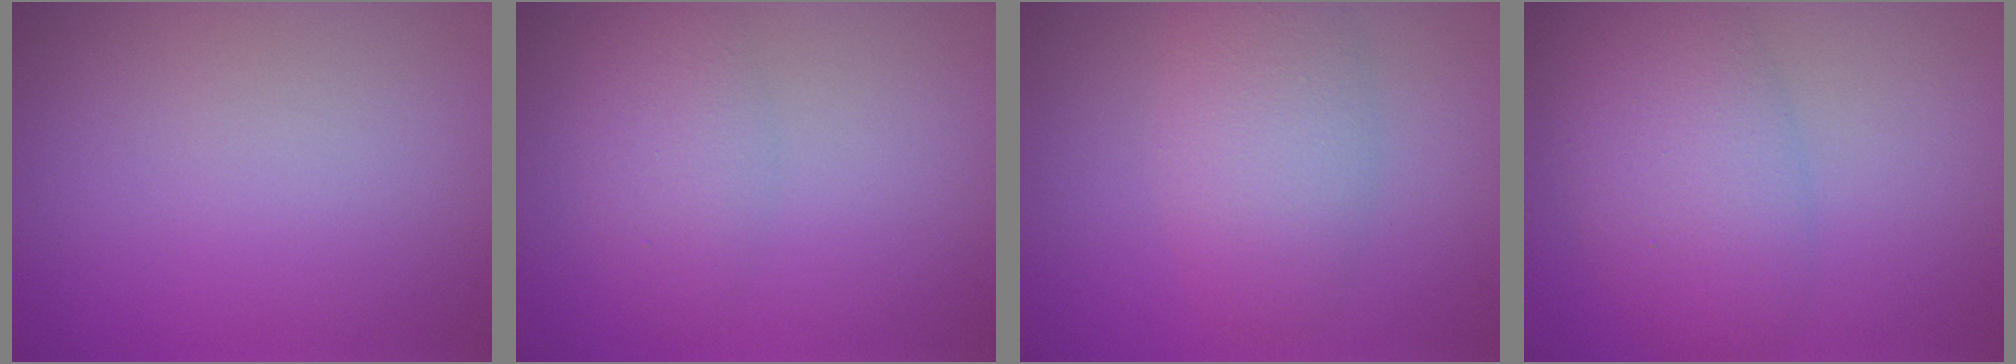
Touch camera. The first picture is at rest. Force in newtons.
{"total": 2.8, "press": 2.8, "slide": 0.2}
{"total": 4.3, "press": 4.3, "slide": 0.1}
{"total": 6.3, "press": 6.3, "slide": 0.2}